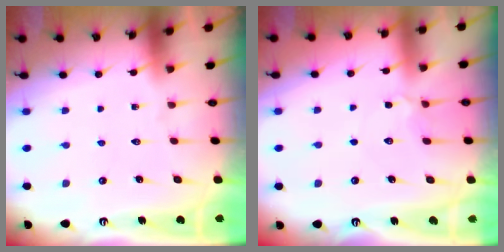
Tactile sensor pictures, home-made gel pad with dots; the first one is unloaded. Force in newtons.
{"total": 3.8, "press": 3.8, "slide": 0.5}